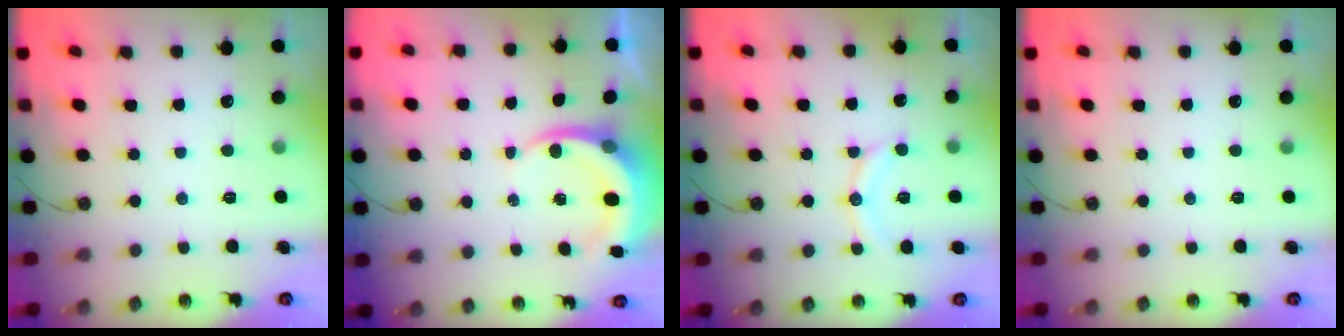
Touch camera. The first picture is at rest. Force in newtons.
{"total": 5.5, "press": 5.5, "slide": 0.5}
{"total": 8.6, "press": 8.6, "slide": 0.5}
{"total": 0.0}